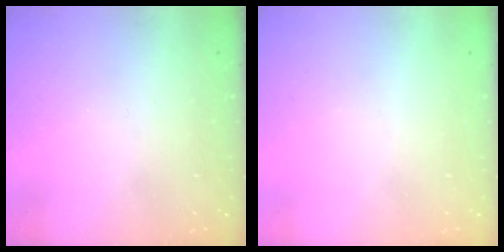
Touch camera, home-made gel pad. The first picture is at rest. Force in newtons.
{"total": 0.0}